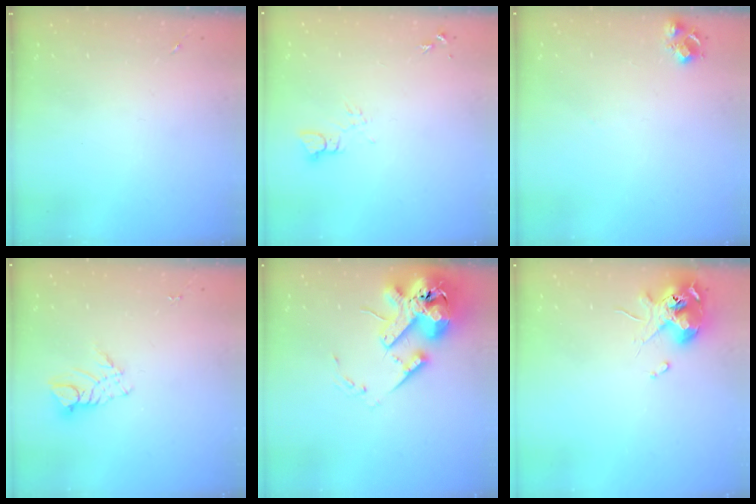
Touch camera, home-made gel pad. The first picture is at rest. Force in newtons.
{"total": 4.4, "press": 4.4, "slide": 0.4}
{"total": 7.3, "press": 7.2, "slide": 0.8}
{"total": 6.7, "press": 6.7, "slide": 0.5}
{"total": 18.6, "press": 18.4, "slide": 3.2}
{"total": 11.1, "press": 11.0, "slide": 1.6}